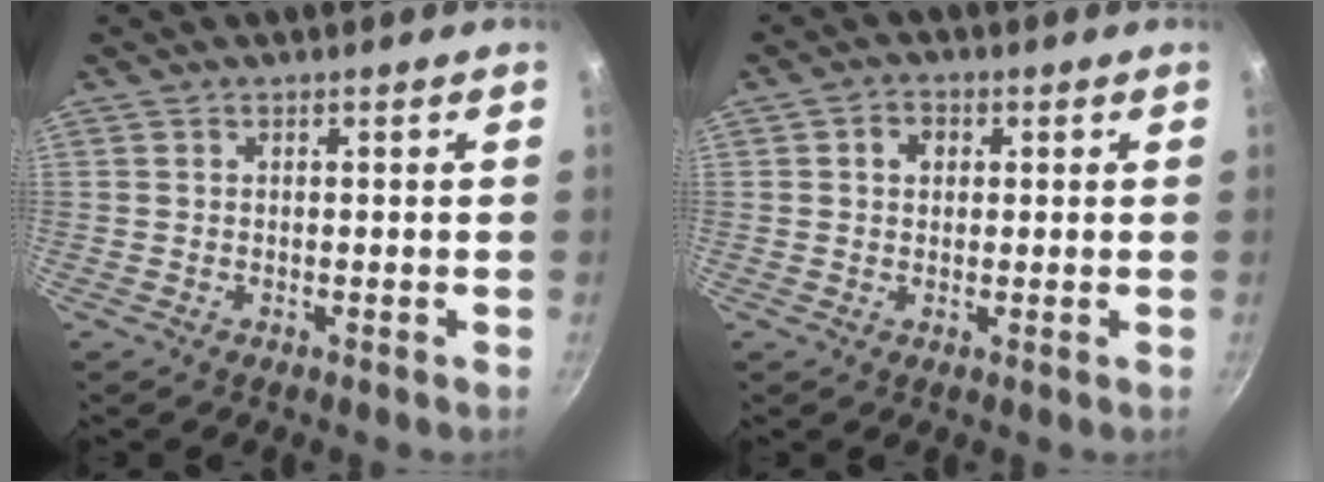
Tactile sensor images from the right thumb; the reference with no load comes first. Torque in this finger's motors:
{"motor_torque": [-0.74, 0.06, -0.13, 0.06, -0.01]}